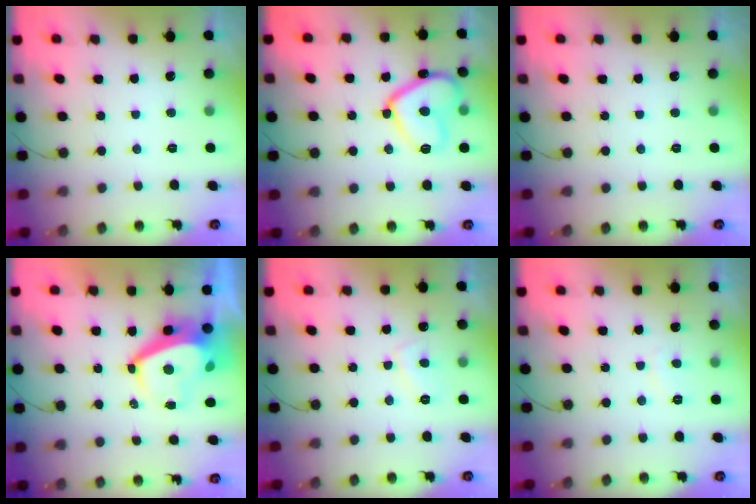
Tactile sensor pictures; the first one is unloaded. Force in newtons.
{"total": 14.1, "press": 14.0, "slide": 1.2}
{"total": 0.0}
{"total": 6.5, "press": 6.5, "slide": 0.8}
{"total": 3.8, "press": 3.7, "slide": 0.5}
{"total": 2.0, "press": 1.9, "slide": 0.6}